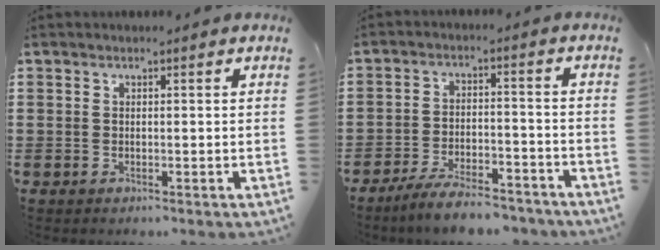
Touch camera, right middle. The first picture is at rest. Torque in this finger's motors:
{"motor_torque": [1.51, -0.62, 0.30, 0.14]}